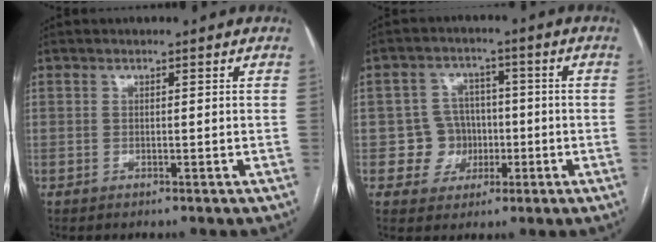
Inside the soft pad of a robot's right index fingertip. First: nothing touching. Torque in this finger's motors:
{"motor_torque": [0.82, -0.12, 0.27, -0.01]}